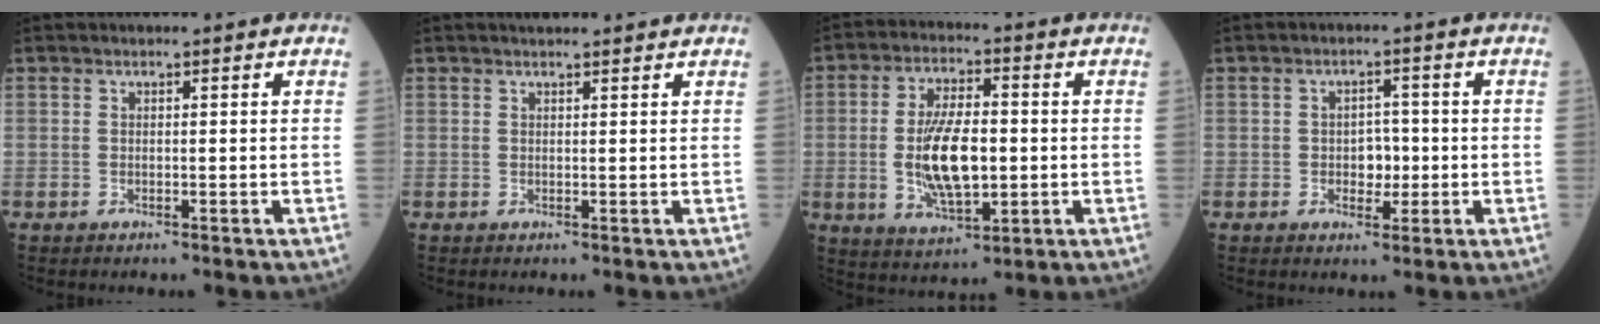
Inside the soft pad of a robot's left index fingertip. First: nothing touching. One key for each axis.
{"total": 4.0, "fx": 3.7, "fy": 0.3, "fz": 1.5, "tx": -0.020, "ty": 0.022, "tz": 0.047}
{"total": 11.0, "fx": -0.8, "fy": 4.2, "fz": 10.1, "tx": -0.206, "ty": -0.003, "tz": -0.010}
{"total": 3.4, "fx": -0.5, "fy": 2.2, "fz": 2.5, "tx": -0.033, "ty": 0.007, "tz": -0.005}